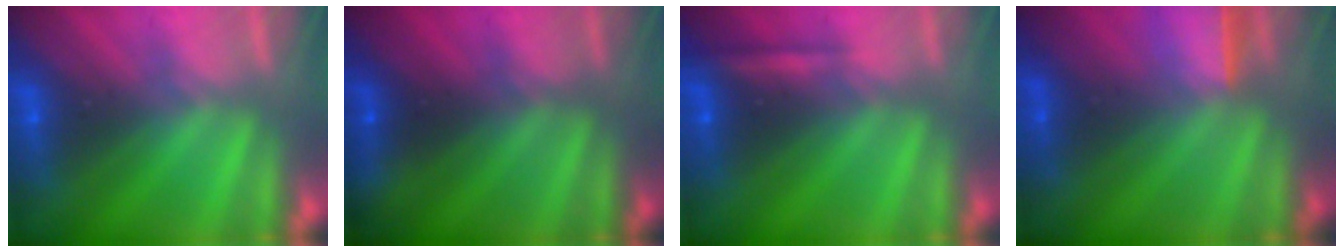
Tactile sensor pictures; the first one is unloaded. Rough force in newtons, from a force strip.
{"total": 1.4}
{"total": 2.2}
{"total": 1.6}